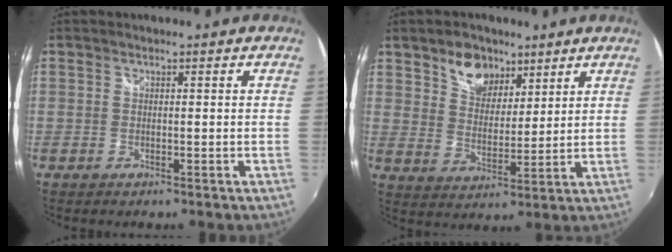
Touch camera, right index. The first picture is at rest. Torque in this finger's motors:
{"motor_torque": [0.33, 0.30, 0.08, 0.05]}